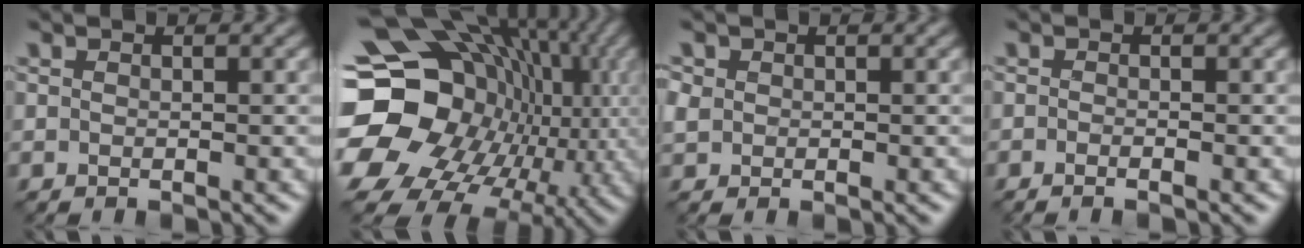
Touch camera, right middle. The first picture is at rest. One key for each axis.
{"total": 21.1, "fx": 0.4, "fy": 17.4, "fz": 11.8, "tx": -0.204, "ty": -0.007, "tz": 0.000}
{"total": 1.1, "fx": 0.2, "fy": 1.1, "fz": 0.3, "tx": -0.004, "ty": 0.002, "tz": 0.002}
{"total": 0.9, "fx": -0.5, "fy": 0.2, "fz": 0.8, "tx": -0.012, "ty": -0.005, "tz": -0.009}